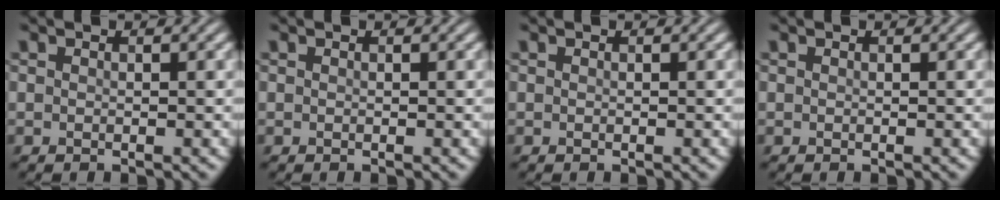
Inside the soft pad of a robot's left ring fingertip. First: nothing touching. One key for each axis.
{"total": 0.0}
{"total": 0.0}
{"total": 0.0}